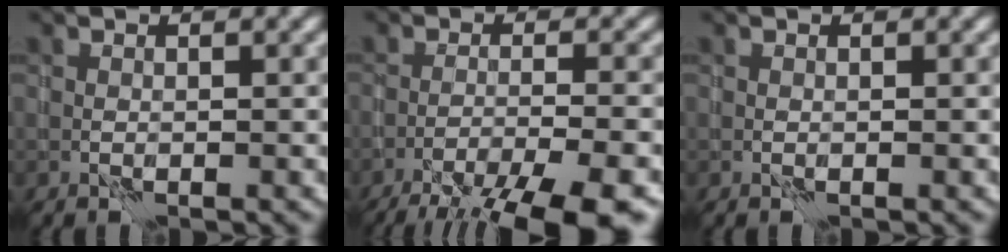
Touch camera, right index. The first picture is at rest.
{"total": 10.2, "force": [-8.0, 1.4, 6.1], "torque": [-0.094, -0.015, -0.115]}
{"total": 0.0}